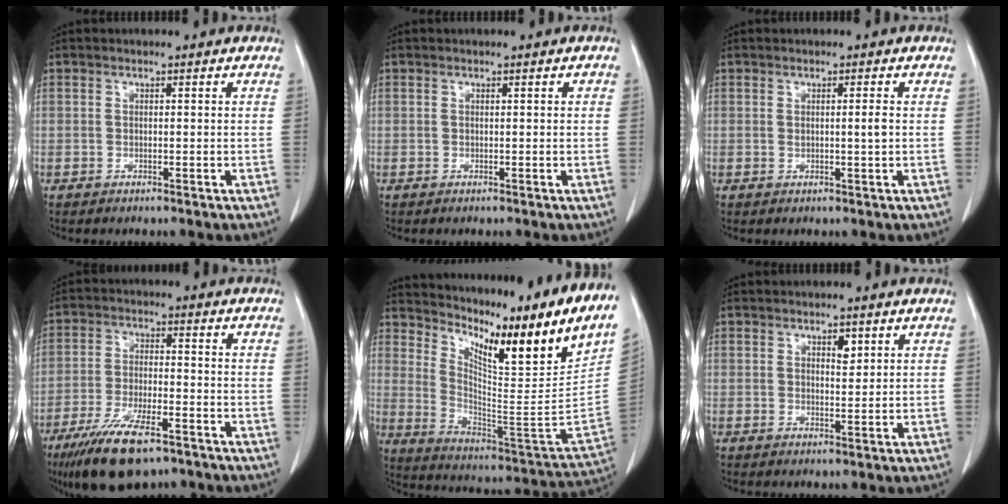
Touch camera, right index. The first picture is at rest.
{"total": 0.0}
{"total": 1.5, "force": [0.2, -0.1, 1.5], "torque": [-0.028, -0.002, 0.003]}
{"total": 11.7, "force": [-8.0, 3.2, 7.9], "torque": [-0.147, -0.020, -0.140]}
{"total": 24.0, "force": [17.7, 1.6, 16.2], "torque": [-0.266, -0.059, 0.264]}
{"total": 2.0, "force": [1.1, 0.8, 1.5], "torque": [-0.023, -0.005, 0.018]}